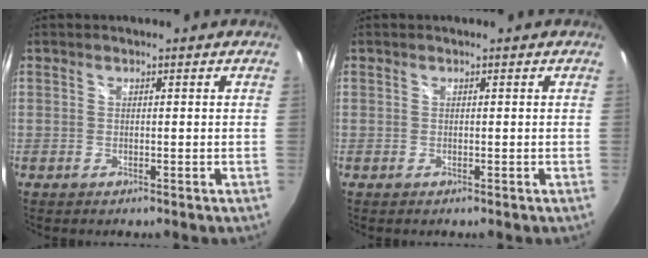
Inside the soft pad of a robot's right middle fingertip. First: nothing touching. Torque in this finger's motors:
{"motor_torque": [0.06, 0.06, 0.00, 0.00]}